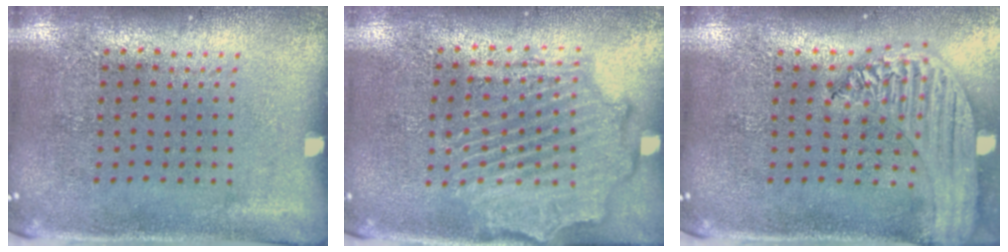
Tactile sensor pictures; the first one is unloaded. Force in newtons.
{"total": 2.2, "press": 2.1, "slide": 0.5}
{"total": 2.2, "press": 2.0, "slide": 1.0}